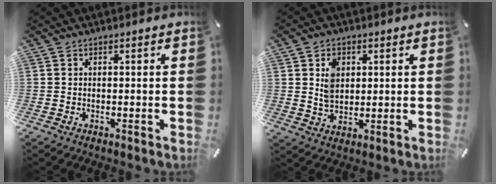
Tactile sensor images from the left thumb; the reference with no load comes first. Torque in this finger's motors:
{"motor_torque": [1.04, 1.35, 0.65, -0.57, 0.23]}